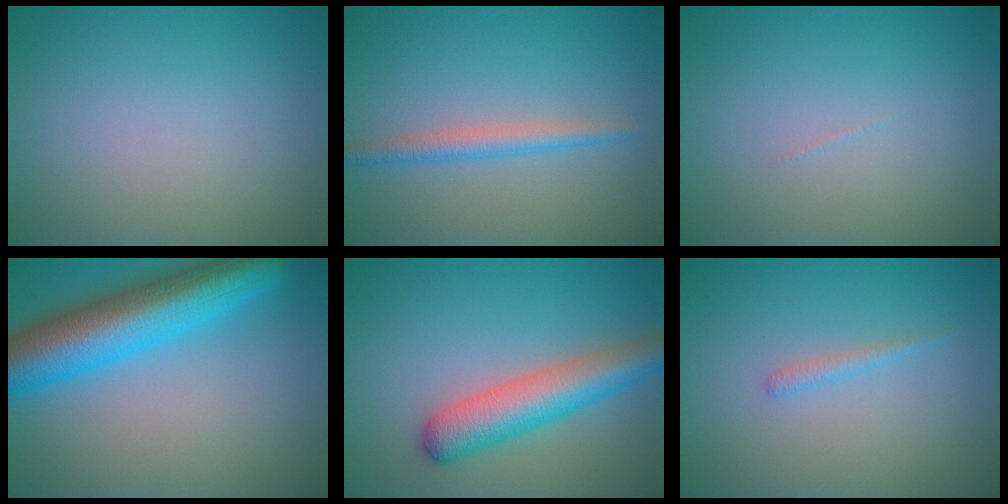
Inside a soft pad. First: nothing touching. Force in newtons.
{"total": 2.2, "press": 2.2, "slide": 0.0}
{"total": 0.0}
{"total": 9.9, "press": 9.9, "slide": 0.4}
{"total": 5.7, "press": 5.7, "slide": 0.2}
{"total": 0.9, "press": 0.9, "slide": 0.1}